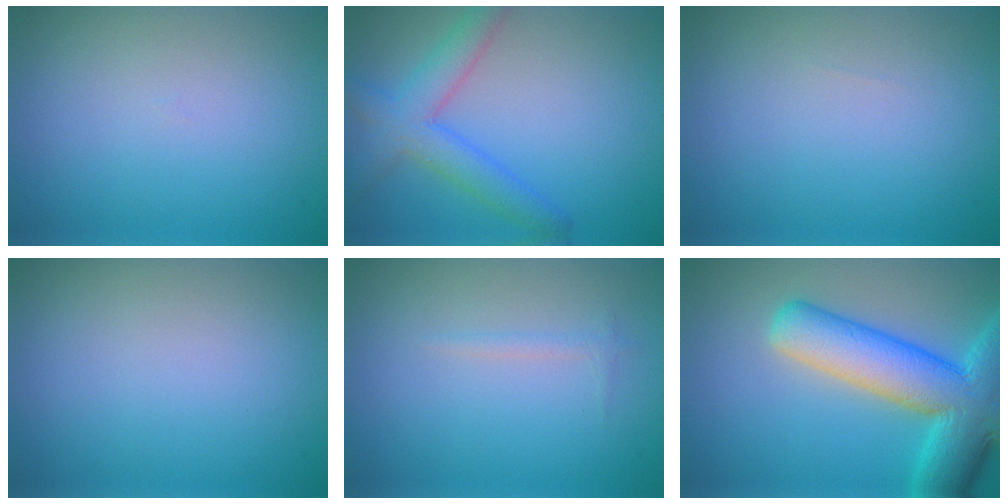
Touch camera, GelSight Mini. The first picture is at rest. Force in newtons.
{"total": 4.5, "press": 4.5, "slide": 0.2}
{"total": 0.0}
{"total": 0.0}
{"total": 0.7, "press": 0.7, "slide": 0.1}
{"total": 10.5, "press": 10.5, "slide": 0.8}